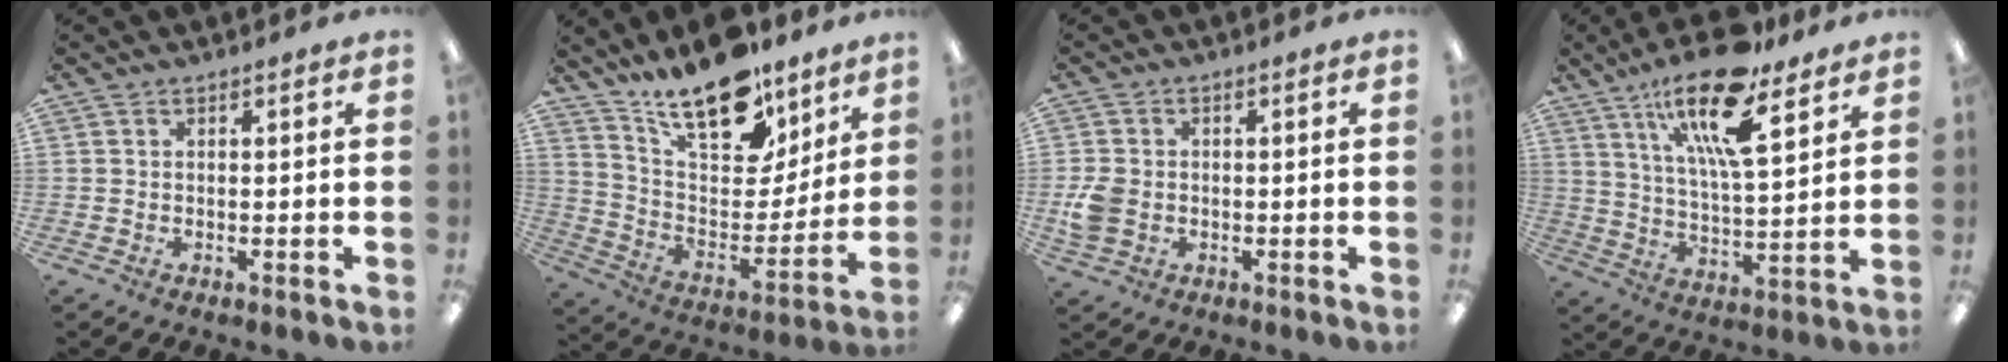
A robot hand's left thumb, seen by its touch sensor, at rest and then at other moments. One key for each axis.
{"total": 20.1, "fx": 15.6, "fy": 8.7, "fz": 9.3, "tx": -0.156, "ty": -0.108, "tz": 0.279}
{"total": 5.9, "fx": -0.9, "fy": 4.8, "fz": 3.3, "tx": -0.059, "ty": 0.006, "tz": -0.013}
{"total": 19.2, "fx": 12.3, "fy": 6.2, "fz": 13.5, "tx": -0.233, "ty": -0.058, "tz": 0.202}